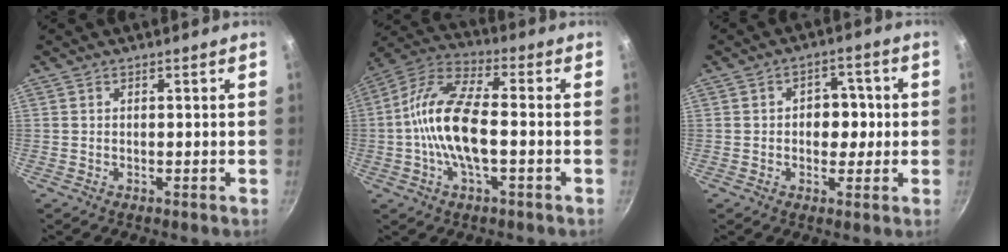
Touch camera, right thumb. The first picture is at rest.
{"total": 14.1, "force": [-1.9, 5.5, 12.9], "torque": [-0.246, 0.035, -0.055]}
{"total": 6.1, "force": [0.0, 4.7, 4.0], "torque": [-0.009, 0.010, -0.005]}